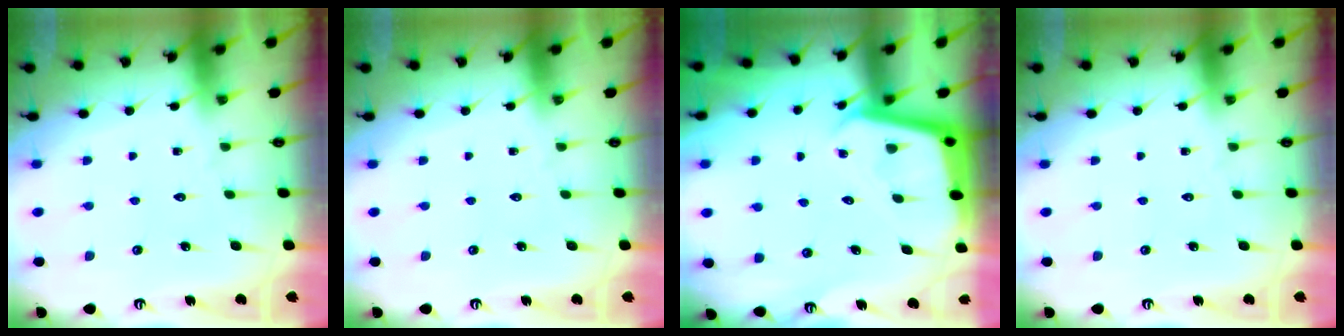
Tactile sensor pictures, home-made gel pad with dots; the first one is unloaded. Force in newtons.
{"total": 0.0}
{"total": 3.3, "press": 3.3, "slide": 0.3}
{"total": 0.0}